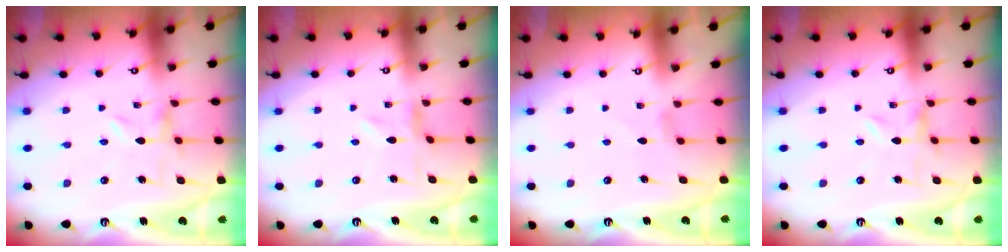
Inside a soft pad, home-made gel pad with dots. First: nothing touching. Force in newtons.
{"total": 0.0}
{"total": 2.1, "press": 2.0, "slide": 0.3}
{"total": 0.0}